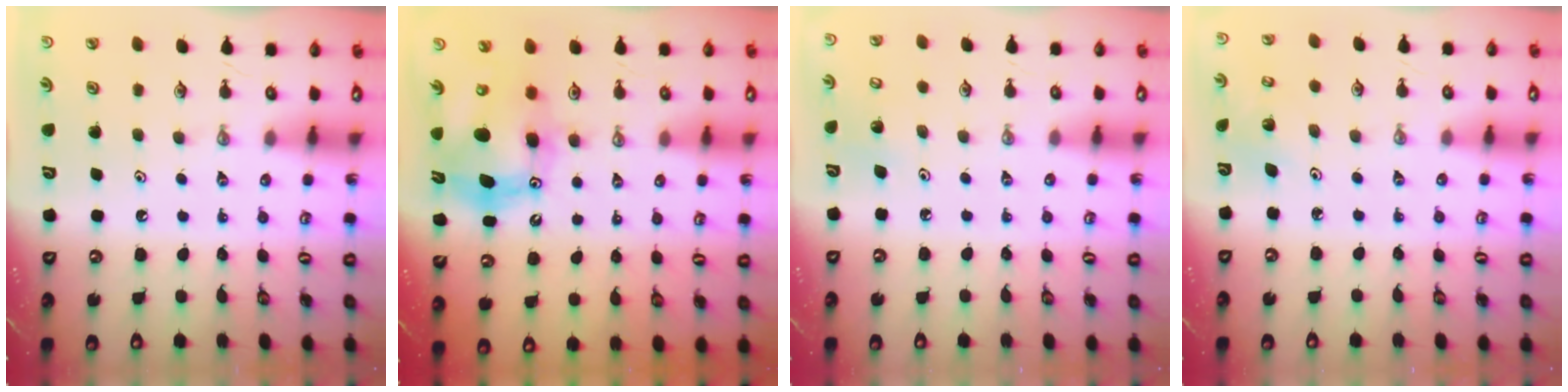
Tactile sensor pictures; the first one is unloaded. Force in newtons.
{"total": 12.3, "press": 12.0, "slide": 2.7}
{"total": 4.6, "press": 4.5, "slide": 0.3}
{"total": 2.2, "press": 2.2, "slide": 0.2}